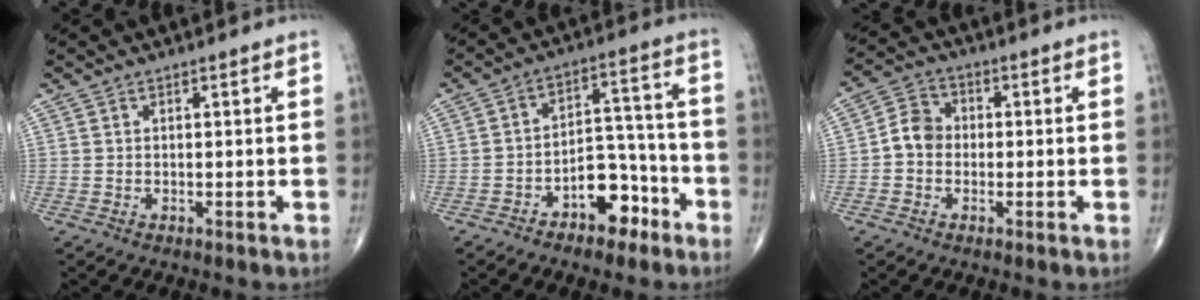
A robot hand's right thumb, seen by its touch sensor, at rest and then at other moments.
{"total": 9.6, "force": [-5.4, 5.6, 5.7], "torque": [-0.055, 0.062, -0.082]}
{"total": 5.4, "force": [-0.8, 4.6, 2.8], "torque": [-0.035, 0.020, -0.026]}